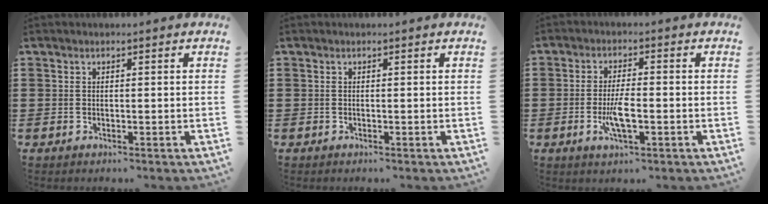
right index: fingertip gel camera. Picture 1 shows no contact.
{"total": 0.0}
{"total": 4.7, "force": [-1.3, 1.2, 4.3], "torque": [-0.093, -0.003, -0.030]}